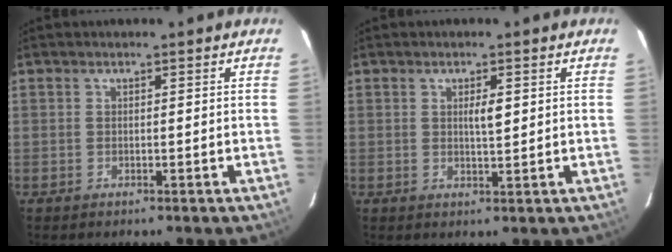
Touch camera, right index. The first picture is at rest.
{"total": 2.4, "force": [0.6, 0.5, 2.2], "torque": [-0.038, -0.002, 0.009]}